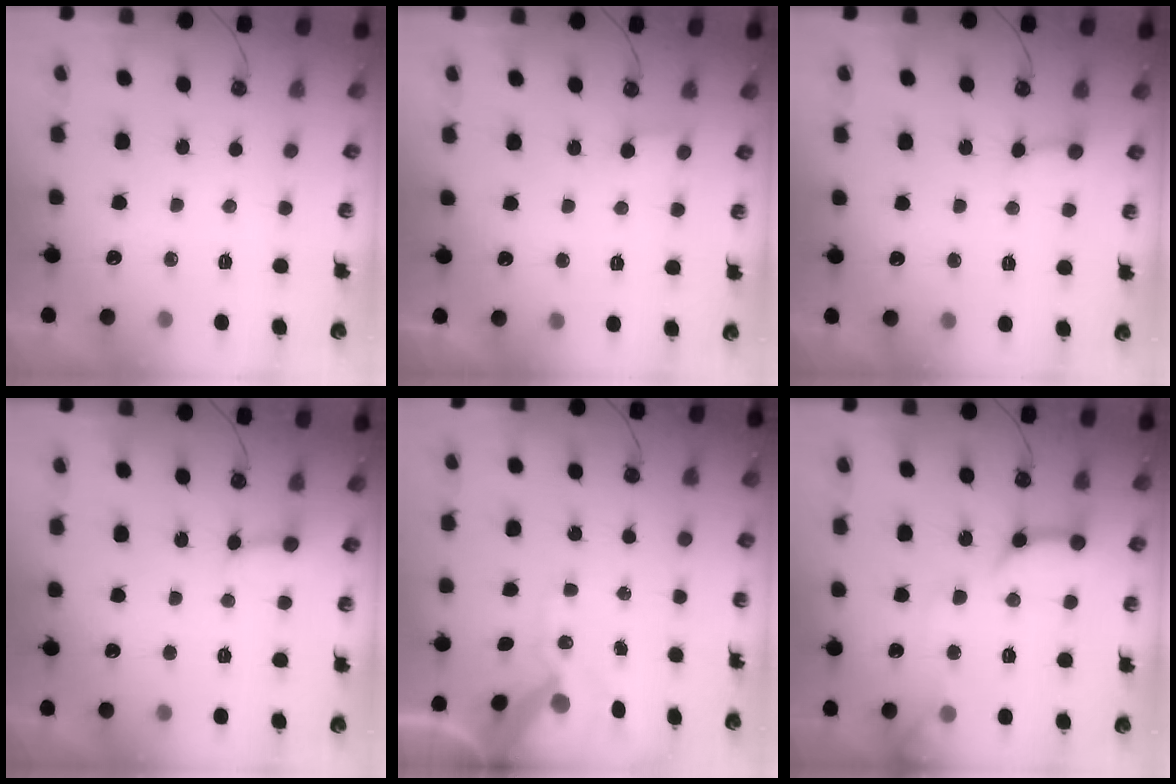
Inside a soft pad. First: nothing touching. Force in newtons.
{"total": 5.1, "press": 5.1, "slide": 0.4}
{"total": 5.0, "press": 5.0, "slide": 0.4}
{"total": 2.8, "press": 2.7, "slide": 0.5}
{"total": 13.1, "press": 13.0, "slide": 2.0}
{"total": 12.2, "press": 12.1, "slide": 1.3}